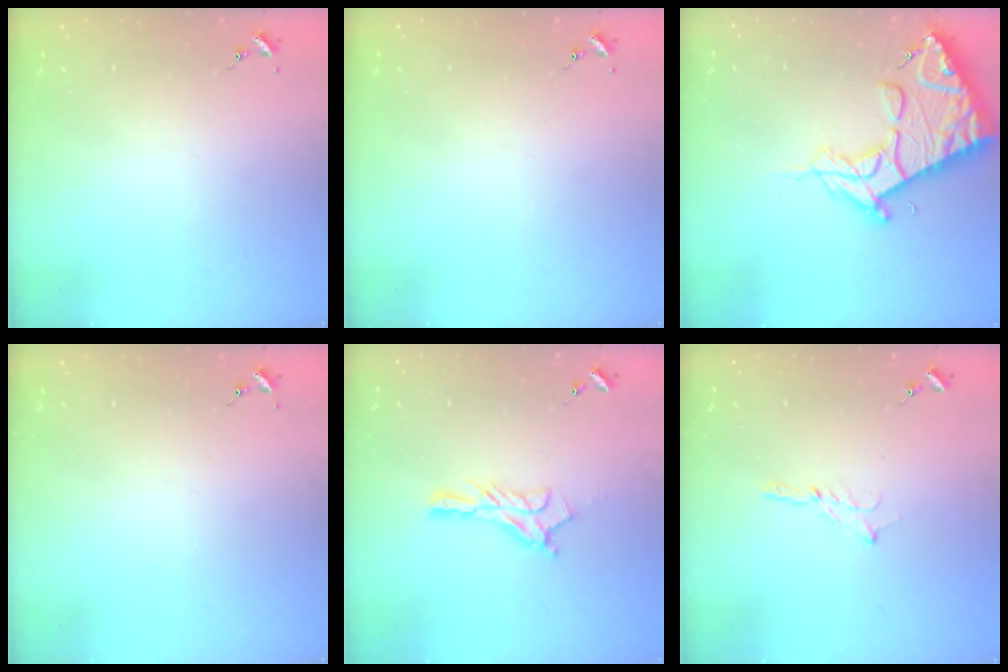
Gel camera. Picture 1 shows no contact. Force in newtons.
{"total": 0.0}
{"total": 19.5, "press": 19.4, "slide": 2.1}
{"total": 0.0}
{"total": 11.6, "press": 11.6, "slide": 0.8}
{"total": 1.8, "press": 1.8, "slide": 0.2}